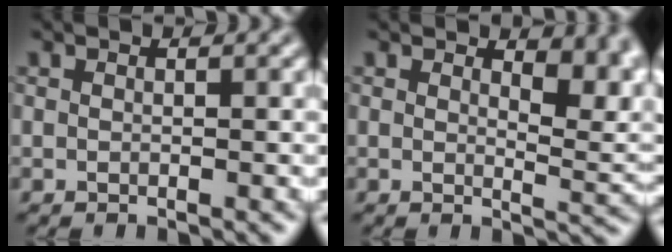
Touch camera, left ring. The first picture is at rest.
{"total": 4.6, "force": [2.5, 2.0, 3.4], "torque": [-0.037, -0.008, 0.033]}